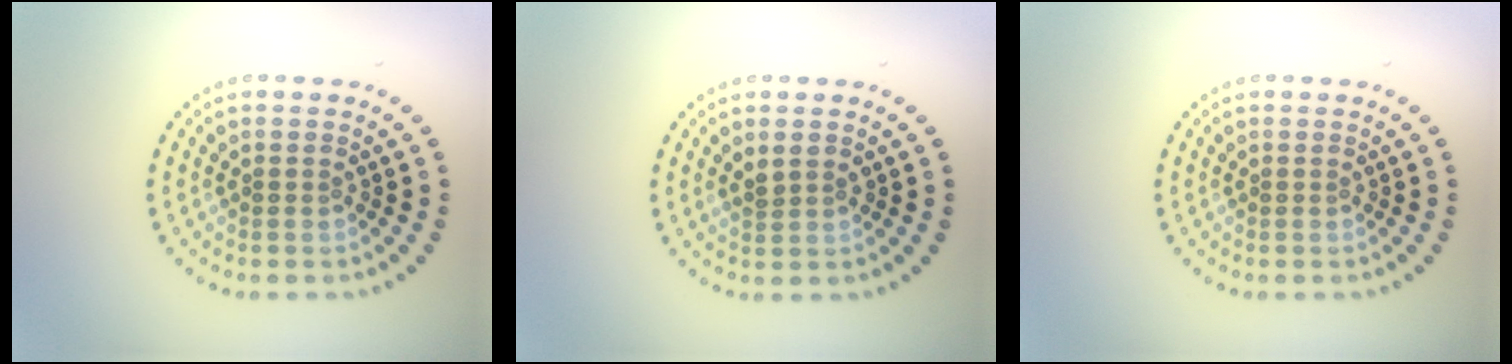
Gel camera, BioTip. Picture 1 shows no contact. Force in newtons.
{"total": 1.1, "press": 1.1, "slide": 0.4}
{"total": 0.0}